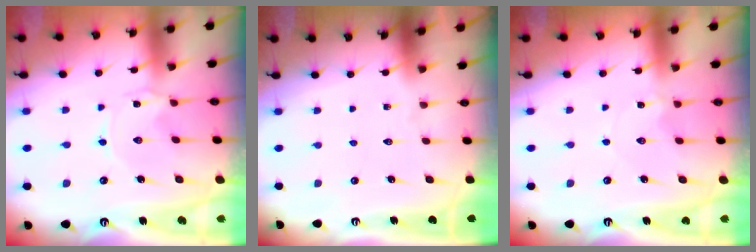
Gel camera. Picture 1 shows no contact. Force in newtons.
{"total": 0.0}
{"total": 1.0, "press": 1.0, "slide": 0.3}